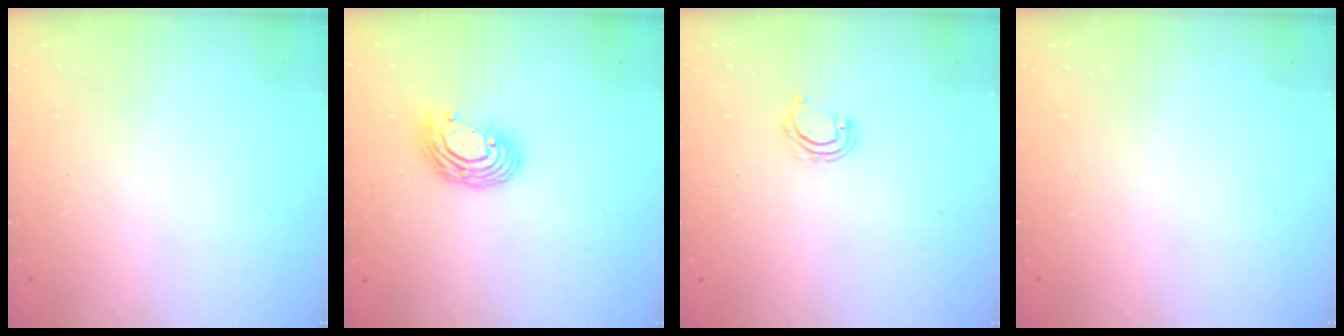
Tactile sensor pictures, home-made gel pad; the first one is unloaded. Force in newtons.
{"total": 9.5, "press": 9.5, "slide": 0.7}
{"total": 3.5, "press": 3.5, "slide": 0.3}
{"total": 0.0}